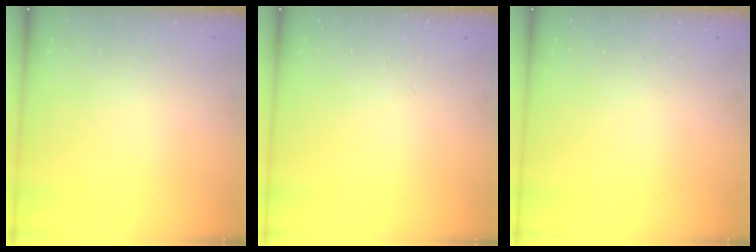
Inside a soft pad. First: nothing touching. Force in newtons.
{"total": 0.0}
{"total": 0.0}